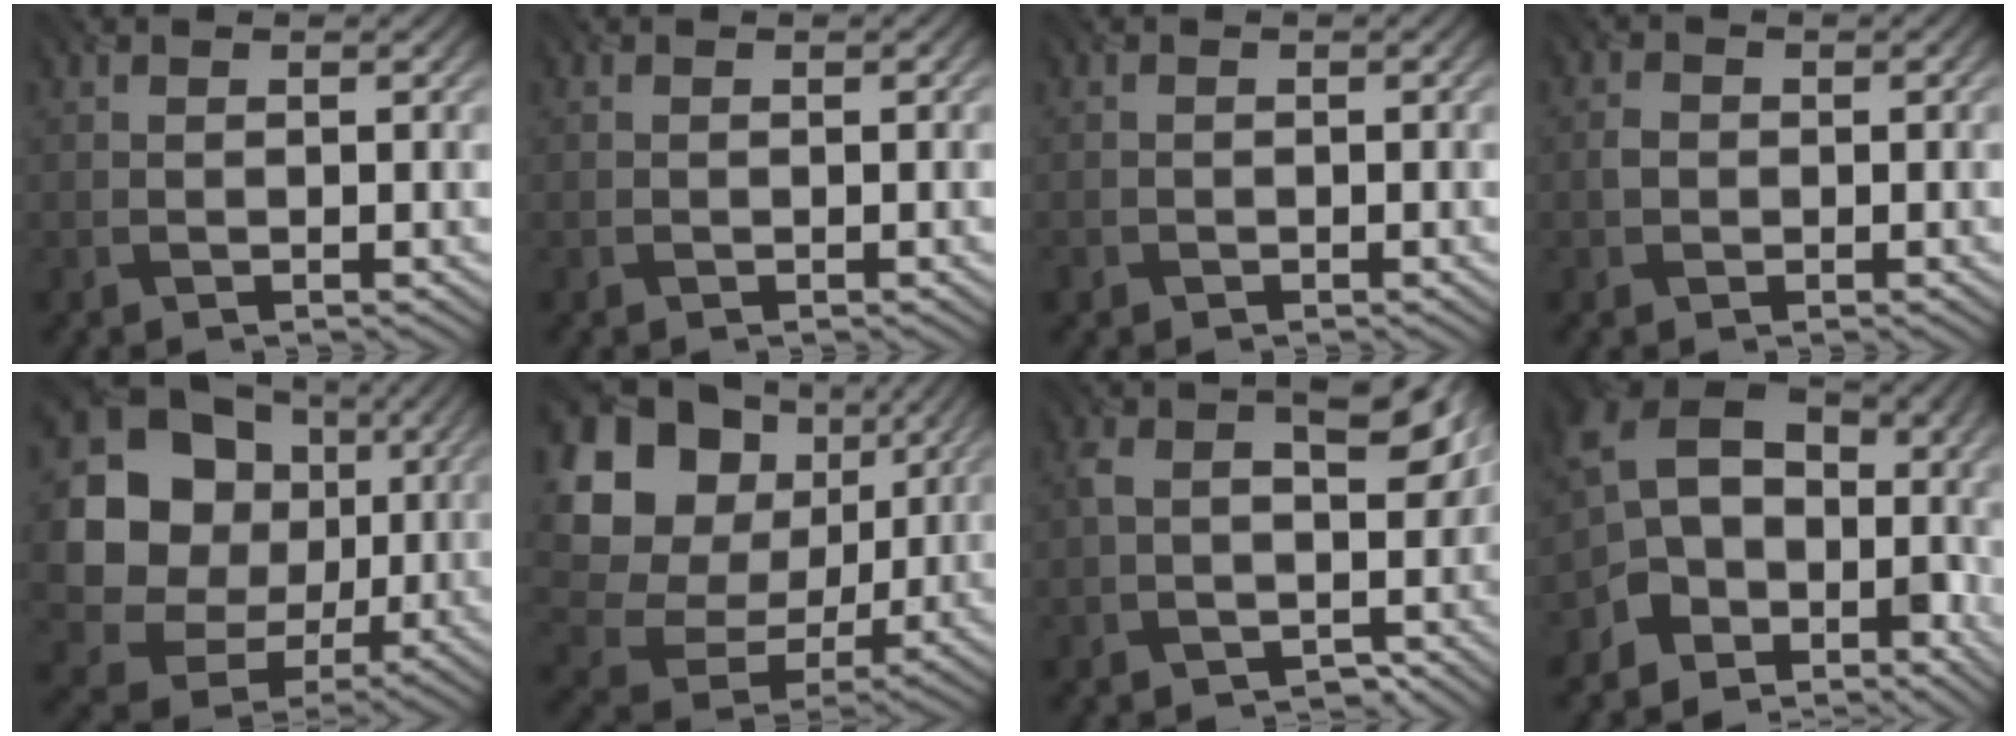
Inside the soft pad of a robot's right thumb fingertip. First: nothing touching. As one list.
[{"total": 0.0}, {"total": 0.9, "force": [-0.6, 0.6, 0.1], "torque": [-0.001, -0.001, -0.015]}, {"total": 1.4, "force": [-0.2, 1.2, 0.6], "torque": [-0.014, 0.000, -0.009]}, {"total": 16.0, "force": [2.4, 14.2, 7.0], "torque": [-0.207, 0.001, 0.052]}, {"total": 18.3, "force": [4.9, 15.0, 9.1], "torque": [-0.270, 0.029, 0.126]}, {"total": 7.4, "force": [-1.4, 5.0, 5.2], "torque": [-0.074, -0.009, -0.029]}, {"total": 11.2, "force": [-3.9, 8.1, 6.6], "torque": [-0.147, -0.021, -0.061]}]